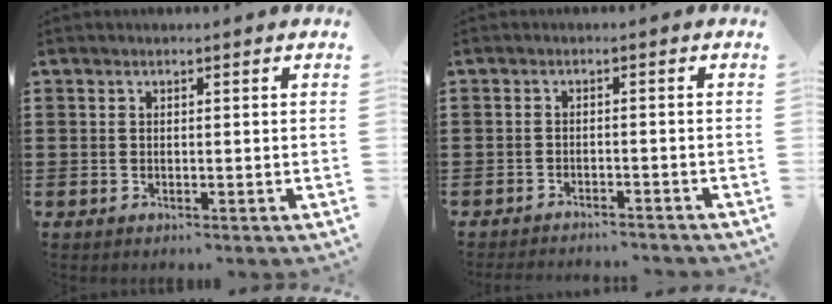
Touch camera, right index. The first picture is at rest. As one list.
[{"total": 1.7, "force": [-1.7, -0.3, 0.1], "torque": [-0.004, 0.000, -0.034]}]